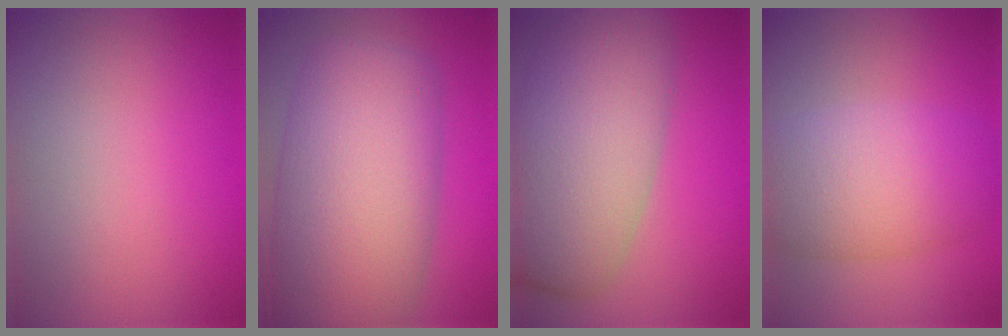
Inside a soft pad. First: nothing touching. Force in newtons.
{"total": 13.9, "press": 13.9, "slide": 0.4}
{"total": 10.8, "press": 10.8, "slide": 0.4}
{"total": 7.4, "press": 7.4, "slide": 0.5}